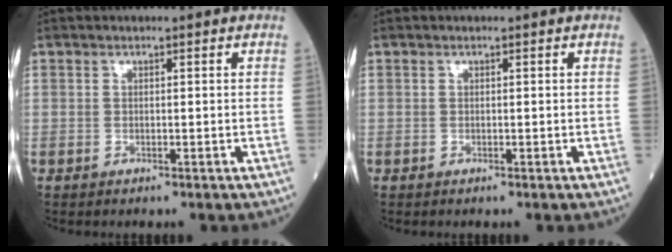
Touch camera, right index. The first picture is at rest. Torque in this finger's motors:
{"motor_torque": [0.00, 0.00, 0.00, 0.00]}